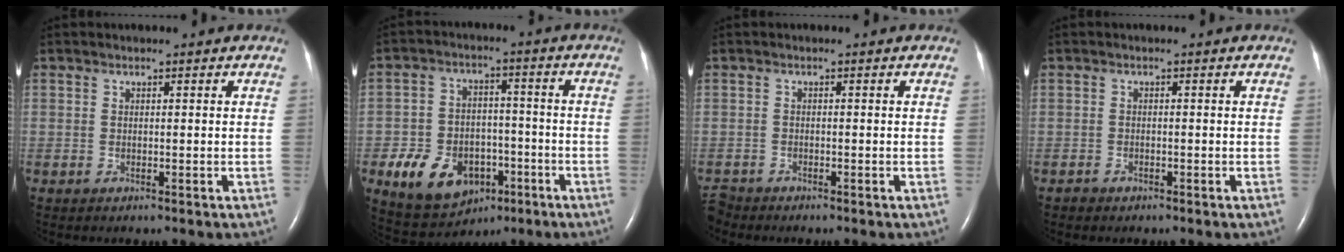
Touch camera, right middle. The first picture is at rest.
{"total": 11.8, "force": [-5.3, 8.0, 6.9], "torque": [-0.134, 0.009, -0.074]}
{"total": 2.3, "force": [-2.2, 0.5, -0.2], "torque": [0.006, -0.009, -0.041]}
{"total": 1.1, "force": [-0.9, 0.7, 0.0], "torque": [-0.006, 0.002, -0.016]}